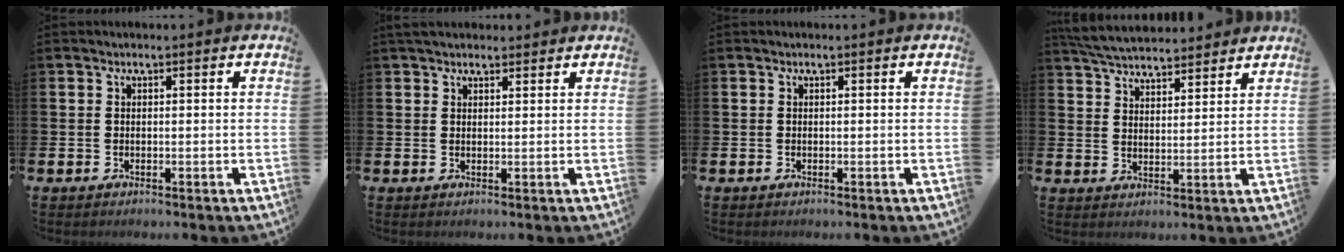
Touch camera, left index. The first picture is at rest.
{"total": 2.2, "force": [2.0, 0.8, 0.5], "torque": [-0.004, -0.001, 0.035]}
{"total": 0.0}
{"total": 5.6, "force": [5.5, 1.0, 0.8], "torque": [-0.035, -0.027, 0.100]}